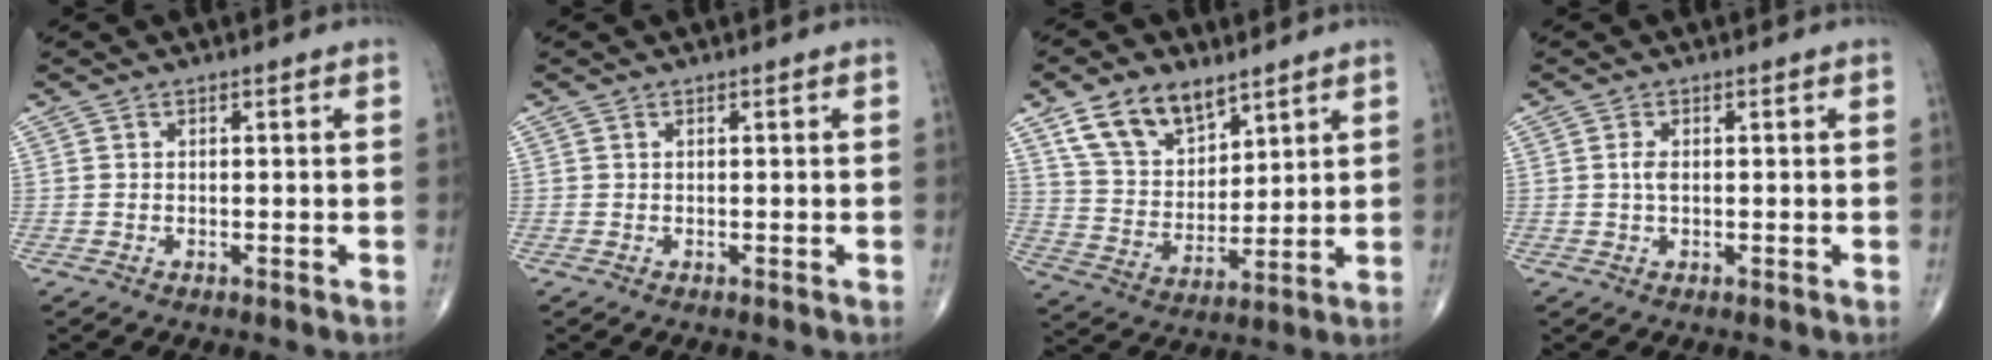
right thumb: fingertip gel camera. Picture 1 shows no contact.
{"total": 0.0}
{"total": 12.8, "force": [8.0, 7.4, 6.6], "torque": [-0.094, -0.037, 0.158]}
{"total": 1.7, "force": [0.1, 0.8, 1.4], "torque": [-0.031, 0.000, 0.002]}